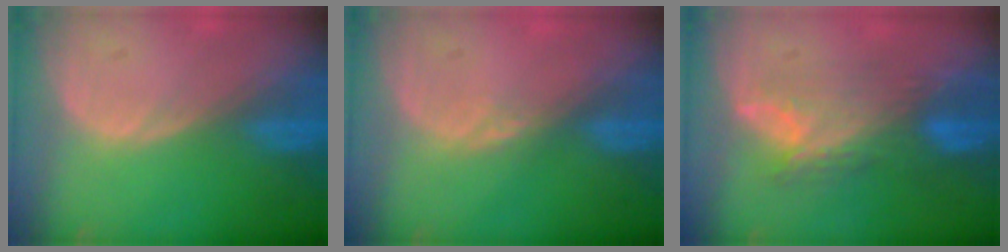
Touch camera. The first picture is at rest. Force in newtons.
{"total": 1.5, "press": 1.3, "slide": 0.8}
{"total": 7.6, "press": 7.3, "slide": 2.2}